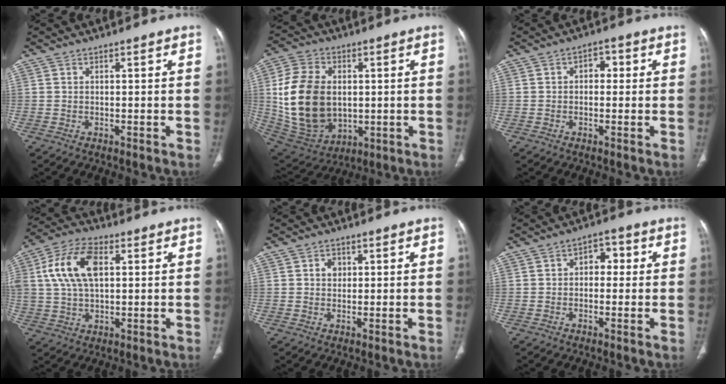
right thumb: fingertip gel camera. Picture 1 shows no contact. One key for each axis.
{"total": 19.9, "fx": 1.2, "fy": 14.1, "fz": 14.0, "tx": -0.255, "ty": -0.007, "tz": 0.044}
{"total": 3.4, "fx": 0.4, "fy": 2.4, "fz": 2.3, "tx": -0.016, "ty": 0.012, "tz": -0.001}
{"total": 13.3, "fx": 3.1, "fy": 7.6, "fz": 10.5, "tx": -0.208, "ty": 0.014, "tz": 0.056}
{"total": 2.4, "fx": 0.6, "fy": 2.0, "fz": 1.2, "tx": -0.006, "ty": 0.001, "tz": 0.009}
{"total": 4.7, "fx": 0.5, "fy": 3.3, "fz": 3.3, "tx": -0.019, "ty": 0.016, "tz": -0.002}